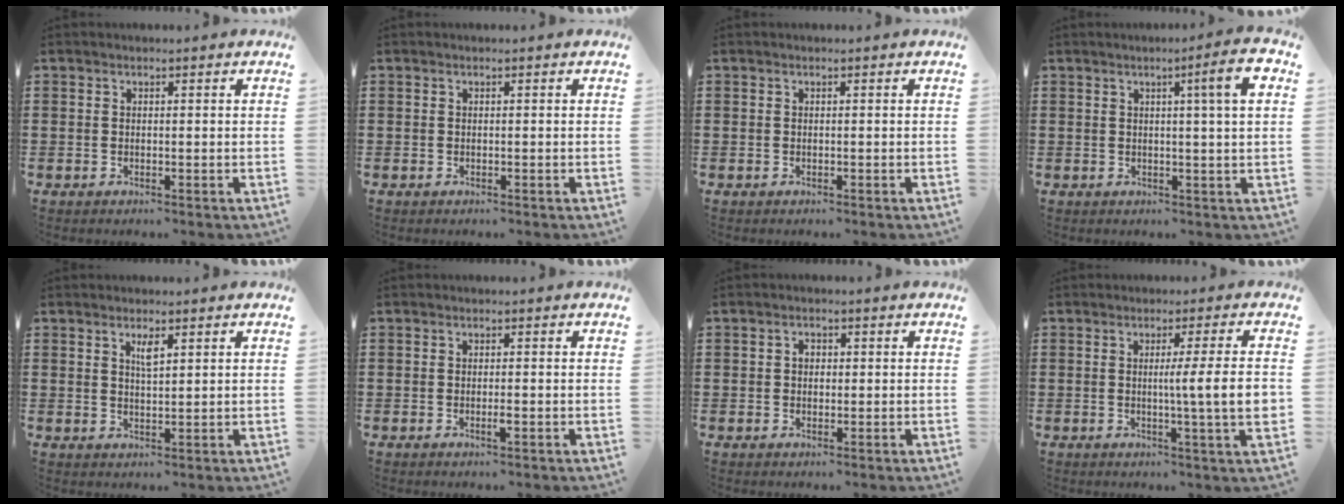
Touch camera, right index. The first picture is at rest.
{"total": 0.0}
{"total": 0.0}
{"total": 6.7, "force": [2.0, -0.1, 6.4], "torque": [-0.106, -0.007, 0.025]}
{"total": 2.3, "force": [1.2, 0.6, 1.8], "torque": [-0.031, -0.001, 0.018]}
{"total": 1.4, "force": [-0.6, 0.1, 1.2], "torque": [-0.031, -0.008, -0.011]}
{"total": 1.4, "force": [0.0, 1.0, 0.9], "torque": [-0.019, 0.007, -0.001]}
{"total": 7.6, "force": [0.1, -0.4, 7.6], "torque": [-0.125, -0.011, -0.006]}